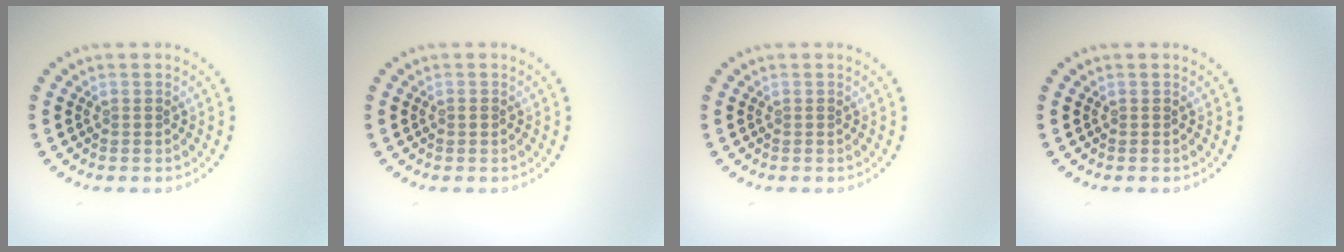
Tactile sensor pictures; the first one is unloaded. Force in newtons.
{"total": 0.7, "press": 0.7, "slide": 0.3}
{"total": 0.0}
{"total": 0.0}